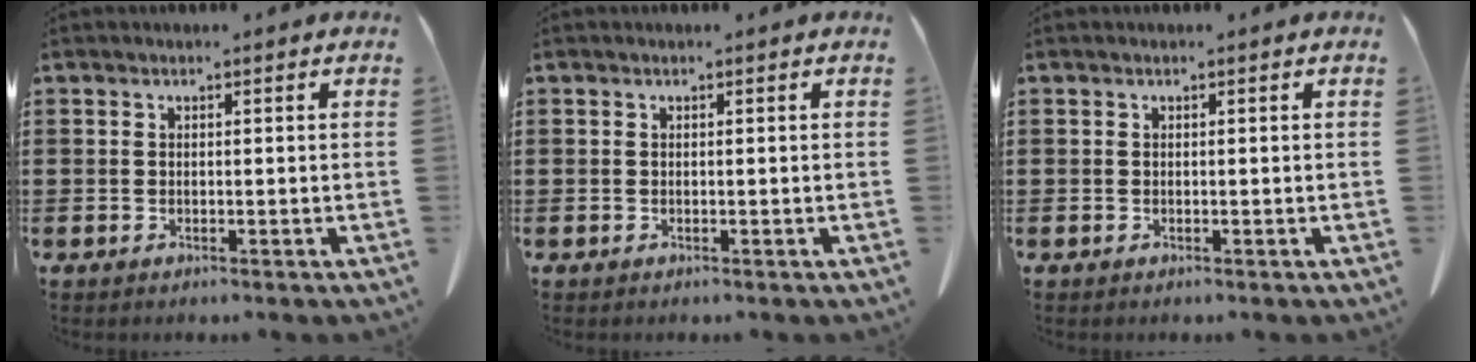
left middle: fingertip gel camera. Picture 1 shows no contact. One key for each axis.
{"total": 0.0}
{"total": 0.0}